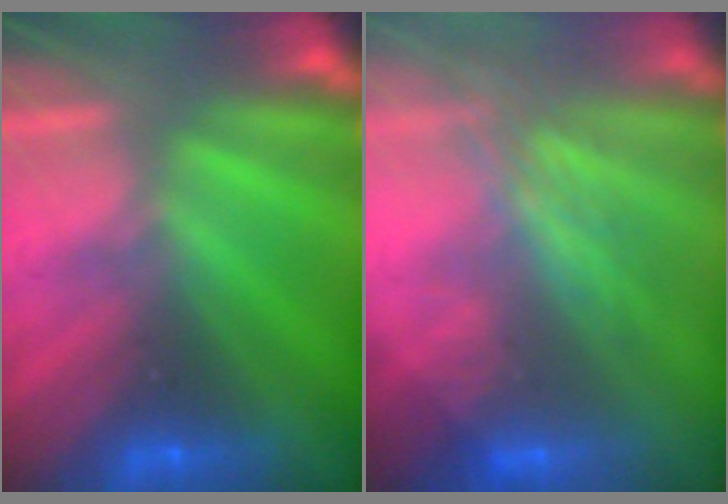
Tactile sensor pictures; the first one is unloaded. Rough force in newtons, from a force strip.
{"total": 2.8}